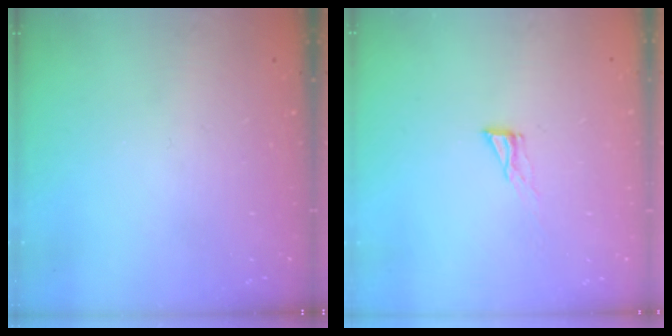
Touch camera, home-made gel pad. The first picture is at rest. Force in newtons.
{"total": 4.3, "press": 4.2, "slide": 0.3}